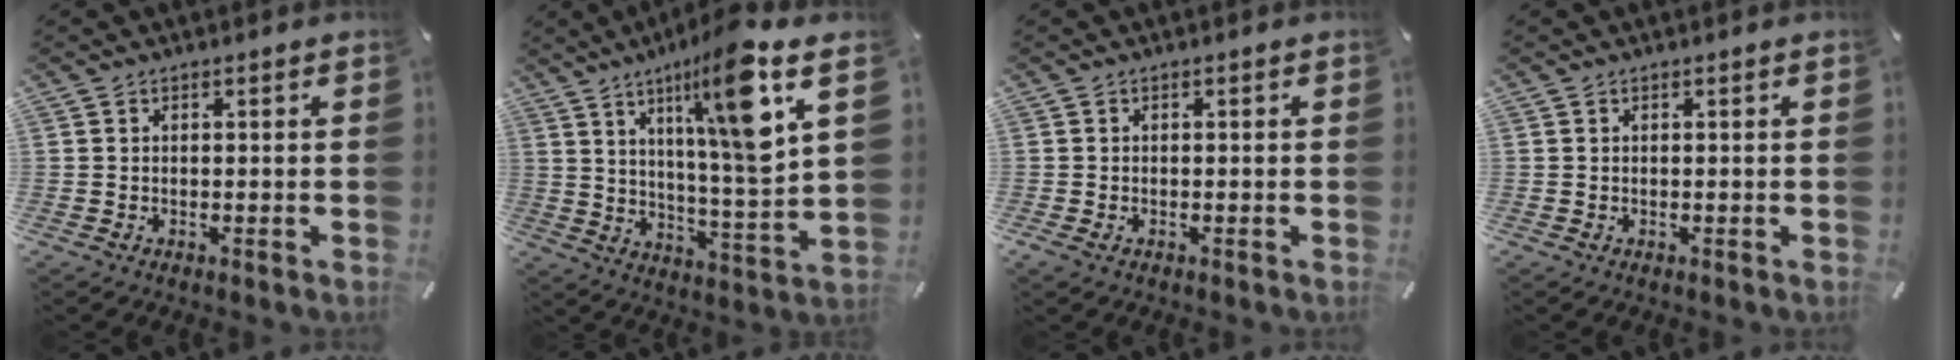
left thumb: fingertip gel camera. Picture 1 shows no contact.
{"total": 17.5, "force": [9.1, 2.7, 14.7], "torque": [-0.239, -0.044, 0.135]}
{"total": 0.8, "force": [-0.4, 0.5, 0.4], "torque": [-0.008, 0.001, -0.008]}
{"total": 0.0}